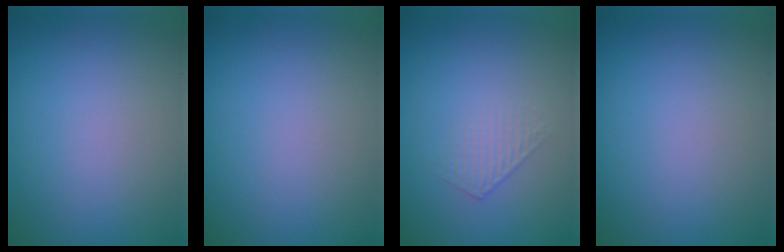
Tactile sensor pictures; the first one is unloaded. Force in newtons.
{"total": 0.0}
{"total": 1.0, "press": 0.4, "slide": 0.9}
{"total": 0.0}